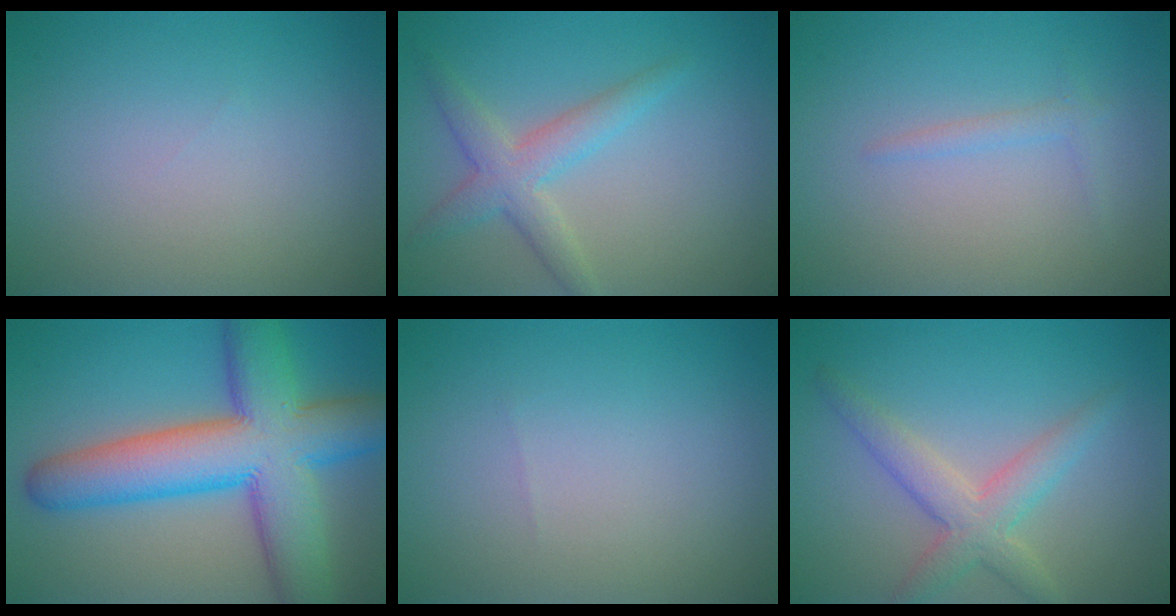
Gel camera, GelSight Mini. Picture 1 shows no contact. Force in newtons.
{"total": 3.5, "press": 3.5, "slide": 0.1}
{"total": 1.0, "press": 1.0, "slide": 0.1}
{"total": 12.2, "press": 12.2, "slide": 0.4}
{"total": 0.0}
{"total": 3.8, "press": 3.8, "slide": 0.2}